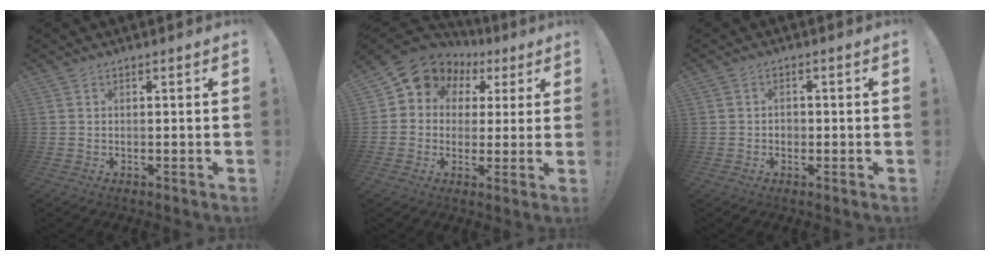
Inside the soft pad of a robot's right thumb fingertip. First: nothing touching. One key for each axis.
{"total": 9.6, "fx": 4.4, "fy": 7.7, "fz": 3.5, "tx": -0.059, "ty": -0.029, "tz": 0.082}
{"total": 1.9, "fx": -0.7, "fy": 1.4, "fz": 0.9, "tx": -0.010, "ty": 0.002, "tz": -0.015}